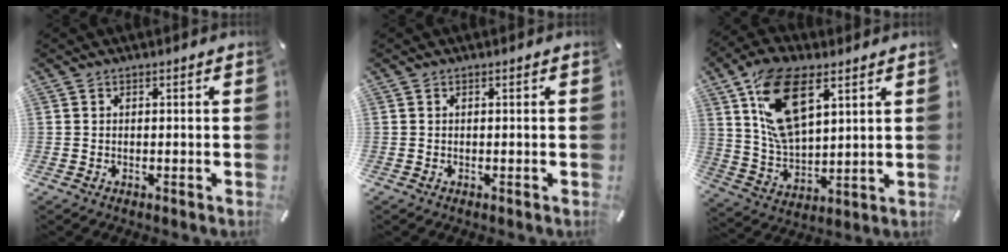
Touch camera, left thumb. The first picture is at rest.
{"total": 0.0}
{"total": 16.1, "force": [7.8, 8.4, 11.3], "torque": [-0.249, -0.015, 0.140]}